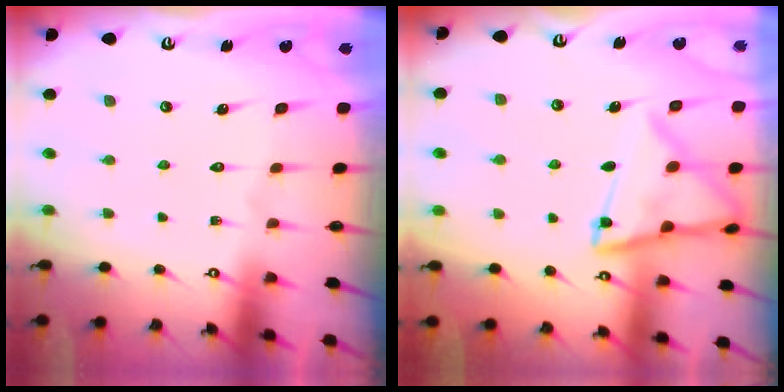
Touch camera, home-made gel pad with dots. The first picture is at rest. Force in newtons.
{"total": 14.4, "press": 14.3, "slide": 1.5}